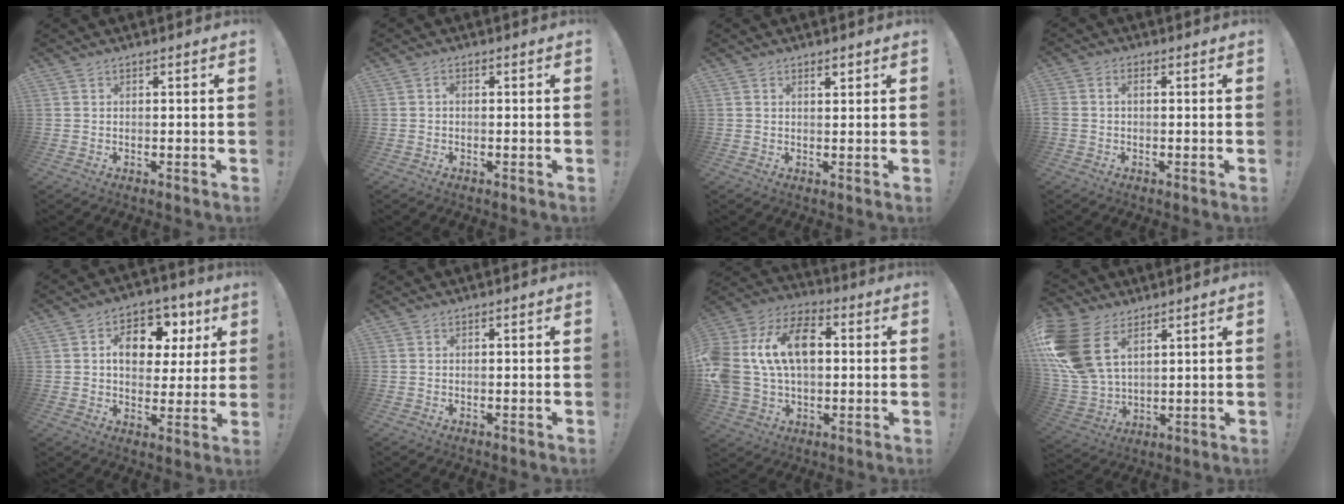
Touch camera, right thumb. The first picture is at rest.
{"total": 0.9, "force": [-0.3, 0.6, 0.6], "torque": [-0.014, 0.003, -0.006]}
{"total": 1.8, "force": [1.3, 0.6, 1.1], "torque": [-0.012, -0.003, 0.020]}
{"total": 2.3, "force": [-0.3, 1.6, 1.7], "torque": [-0.031, 0.007, -0.006]}
{"total": 12.4, "force": [4.2, 8.7, 7.8], "torque": [-0.102, -0.016, 0.077]}
{"total": 0.0}
{"total": 19.6, "force": [3.9, 13.8, 13.4], "torque": [-0.246, 0.004, 0.072]}
{"total": 18.4, "force": [7.5, 12.1, 11.6], "torque": [-0.238, -0.035, 0.141]}